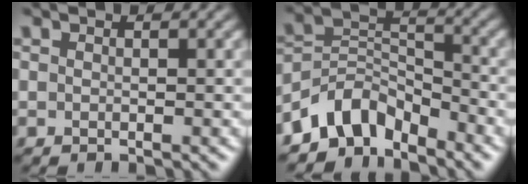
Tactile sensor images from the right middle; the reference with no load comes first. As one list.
[{"total": 5.7, "force": [-4.5, 2.9, 2.1], "torque": [-0.026, 0.006, -0.093]}]